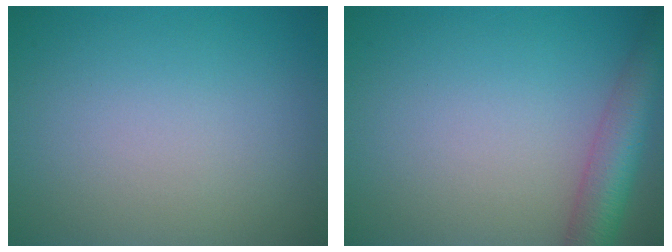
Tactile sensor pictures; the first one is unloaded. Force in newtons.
{"total": 5.1, "press": 5.1, "slide": 0.3}